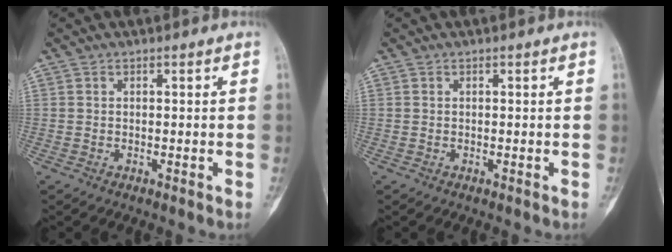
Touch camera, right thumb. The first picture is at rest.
{"total": 0.0}